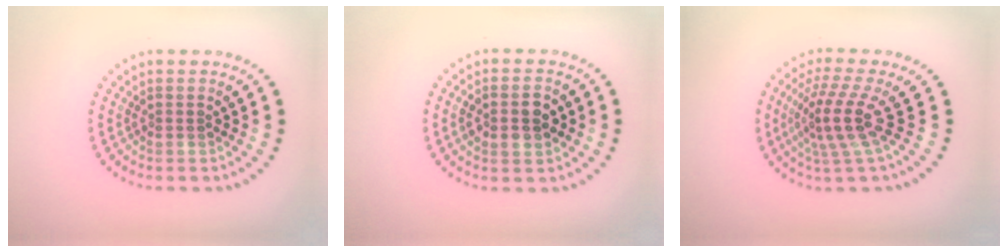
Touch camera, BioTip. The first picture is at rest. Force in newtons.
{"total": 2.8, "press": 2.8, "slide": 0.3}
{"total": 4.3, "press": 3.0, "slide": 3.1}